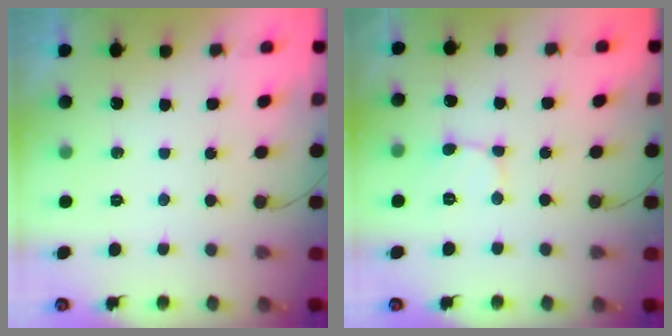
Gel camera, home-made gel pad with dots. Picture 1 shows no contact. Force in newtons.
{"total": 2.3, "press": 2.3, "slide": 0.2}